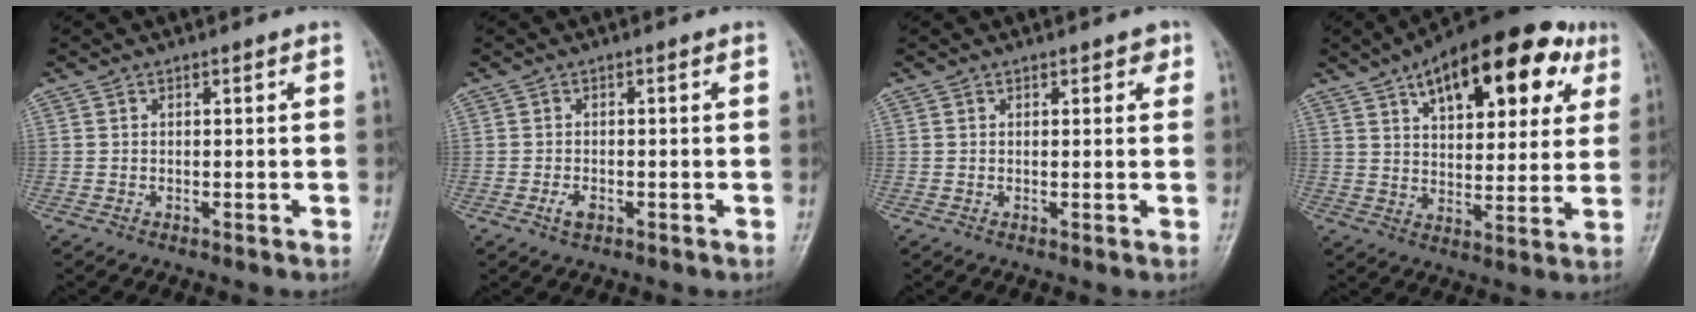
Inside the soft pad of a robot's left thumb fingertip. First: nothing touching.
{"total": 1.9, "force": [-0.8, 1.1, 1.3], "torque": [-0.025, 0.000, -0.015]}
{"total": 1.9, "force": [1.1, 1.0, 1.0], "torque": [0.004, -0.002, 0.010]}
{"total": 22.0, "force": [10.3, 10.5, 16.4], "torque": [-0.202, -0.004, 0.151]}